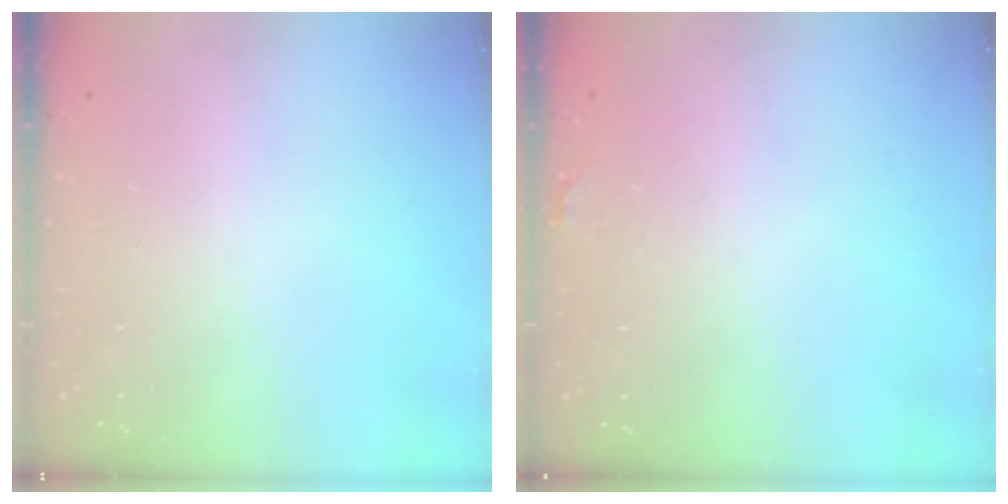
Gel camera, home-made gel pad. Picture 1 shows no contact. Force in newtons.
{"total": 6.2, "press": 6.2, "slide": 0.4}